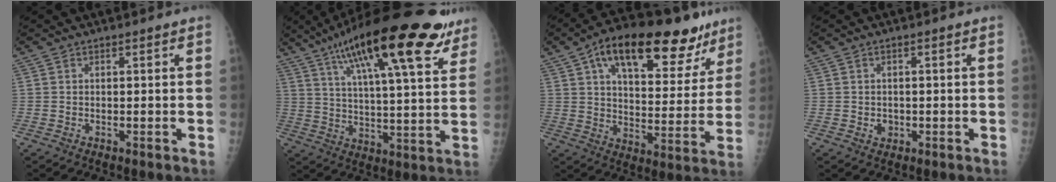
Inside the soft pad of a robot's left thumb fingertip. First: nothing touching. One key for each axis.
{"total": 25.9, "fx": 15.5, "fy": 6.5, "fz": 19.7, "tx": -0.297, "ty": -0.028, "tz": 0.239}
{"total": 24.7, "fx": 14.2, "fy": 11.2, "fz": 16.9, "tx": -0.212, "ty": -0.012, "tz": 0.214}
{"total": 1.6, "fx": -0.5, "fy": 1.5, "fz": 0.5, "tx": 0.002, "ty": 0.003, "tz": -0.005}